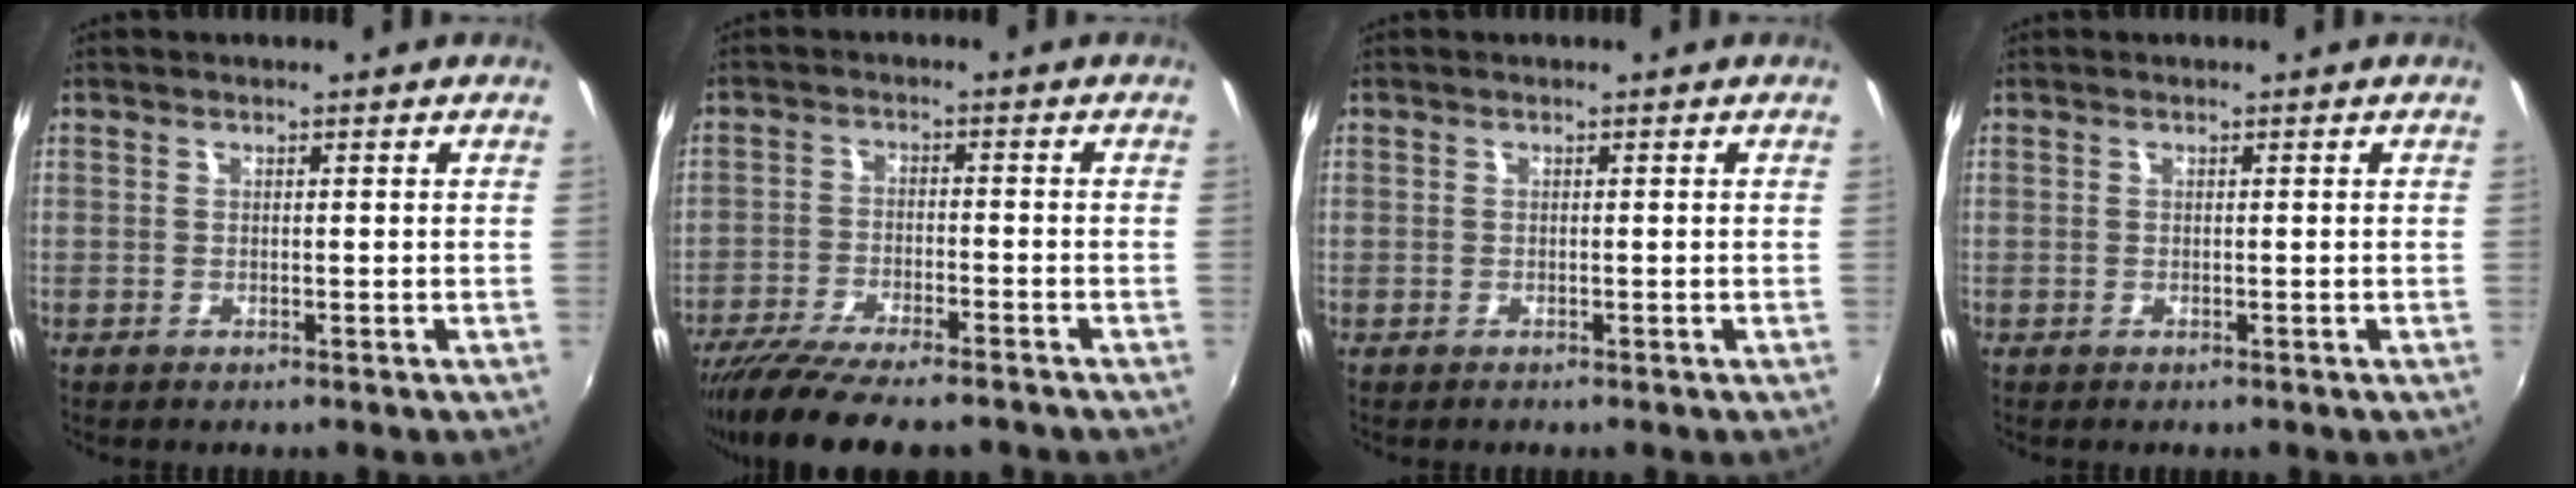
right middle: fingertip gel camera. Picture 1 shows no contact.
{"total": 13.8, "force": [-11.5, 2.7, 7.1], "torque": [-0.149, -0.042, -0.189]}
{"total": 0.0}
{"total": 0.0}